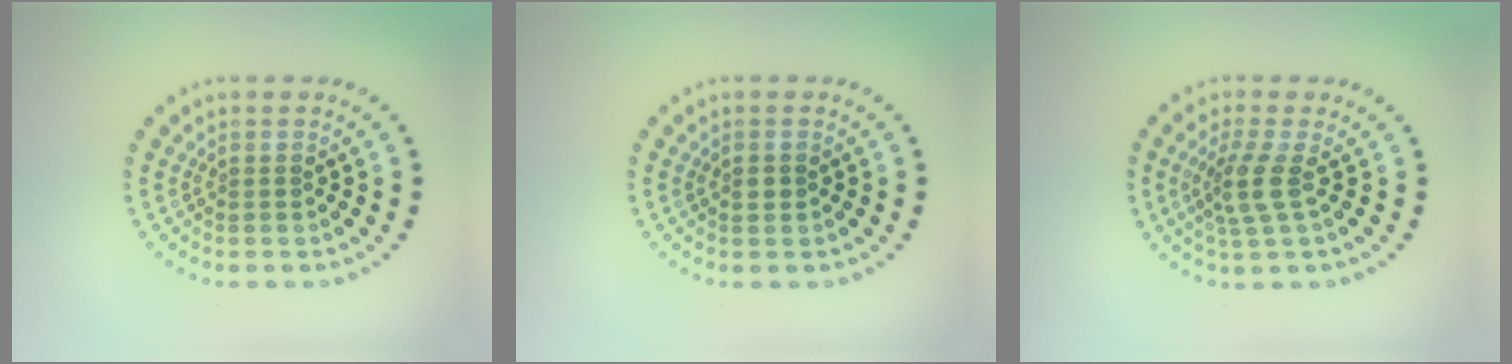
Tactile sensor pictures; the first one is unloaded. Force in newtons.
{"total": 1.0, "press": 1.0, "slide": 0.1}
{"total": 2.7, "press": 2.1, "slide": 1.8}